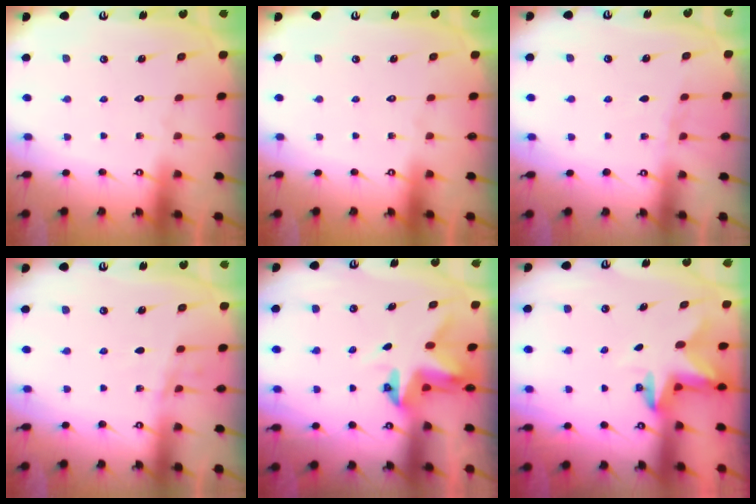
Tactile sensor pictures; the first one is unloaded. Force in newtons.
{"total": 0.0}
{"total": 2.9, "press": 2.8, "slide": 0.7}
{"total": 5.1, "press": 5.0, "slide": 1.3}
{"total": 3.9, "press": 3.9, "slide": 0.1}
{"total": 2.8, "press": 2.7, "slide": 0.5}